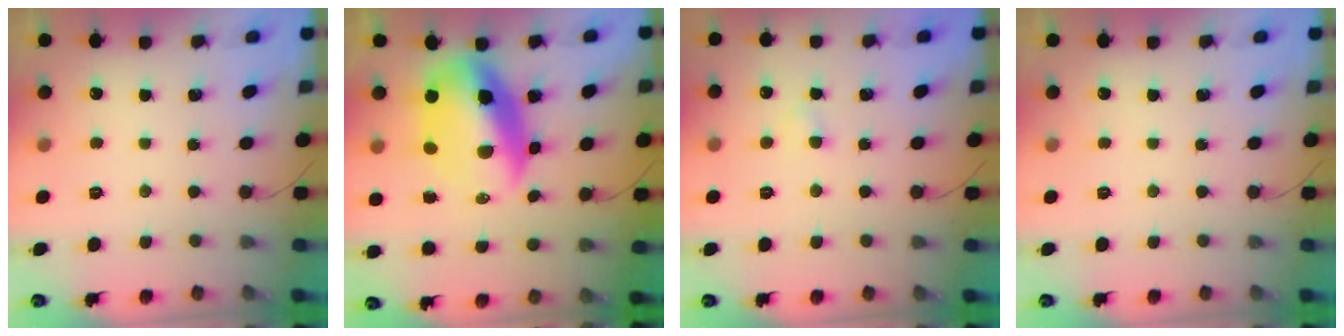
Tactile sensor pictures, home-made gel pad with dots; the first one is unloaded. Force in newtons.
{"total": 14.9, "press": 14.4, "slide": 3.8}
{"total": 2.2, "press": 2.1, "slide": 0.8}
{"total": 0.0}